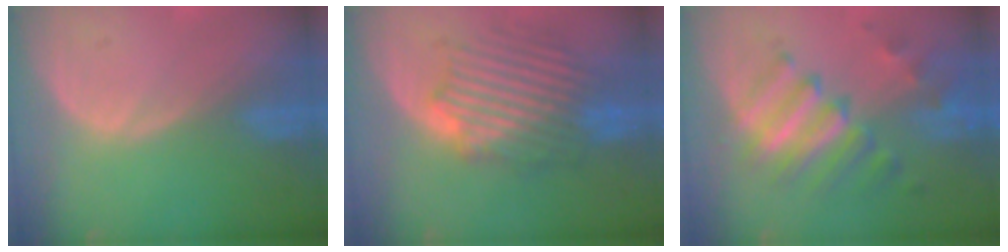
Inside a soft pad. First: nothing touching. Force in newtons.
{"total": 8.7, "press": 8.6, "slide": 1.6}
{"total": 9.6, "press": 8.4, "slide": 4.7}